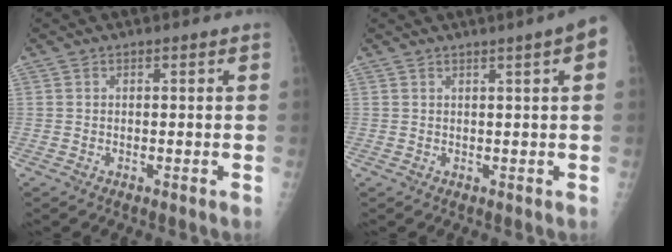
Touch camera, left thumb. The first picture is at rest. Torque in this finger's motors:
{"motor_torque": [0.09, 0.82, 0.10, -0.22, 0.02]}